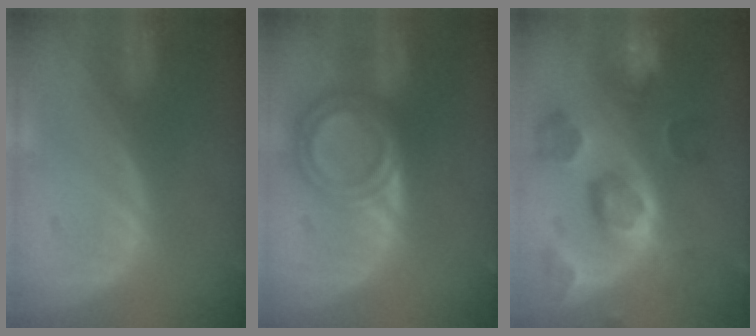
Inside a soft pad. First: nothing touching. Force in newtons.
{"total": 6.9, "press": 6.2, "slide": 3.1}
{"total": 11.3, "press": 10.1, "slide": 5.1}